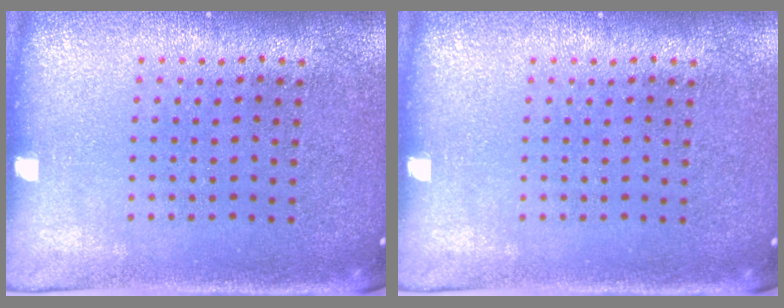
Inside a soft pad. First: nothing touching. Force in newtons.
{"total": 0.0}